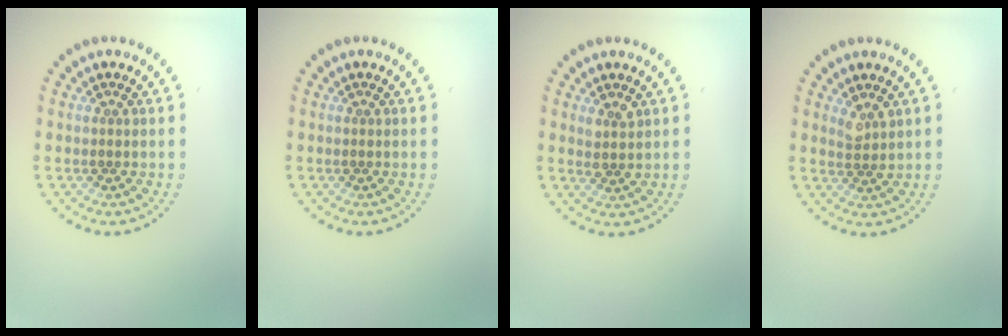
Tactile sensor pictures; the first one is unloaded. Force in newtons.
{"total": 0.0}
{"total": 1.4, "press": 1.3, "slide": 0.6}
{"total": 1.7, "press": 1.4, "slide": 0.9}